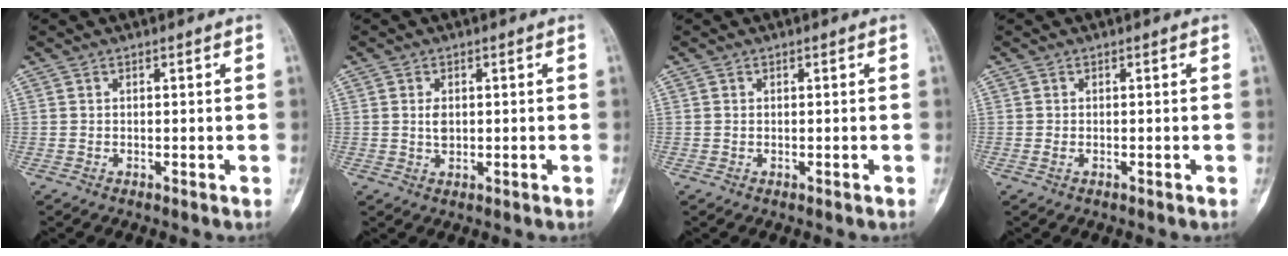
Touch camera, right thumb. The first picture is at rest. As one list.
[{"total": 2.2, "force": [0.2, 1.5, 1.7], "torque": [-0.027, -0.001, 0.005]}, {"total": 0.0}, {"total": 0.7, "force": [-0.3, 0.3, 0.5], "torque": [-0.016, 0.002, -0.004]}]